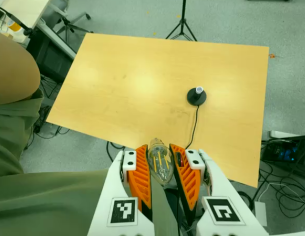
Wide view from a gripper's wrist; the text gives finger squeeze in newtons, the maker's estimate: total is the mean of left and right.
{"total": 19.3, "left": 21.0, "right": 17.5}